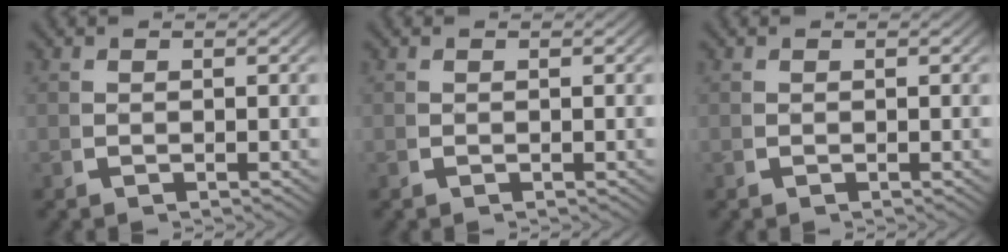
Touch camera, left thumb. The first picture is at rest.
{"total": 0.0}
{"total": 0.0}